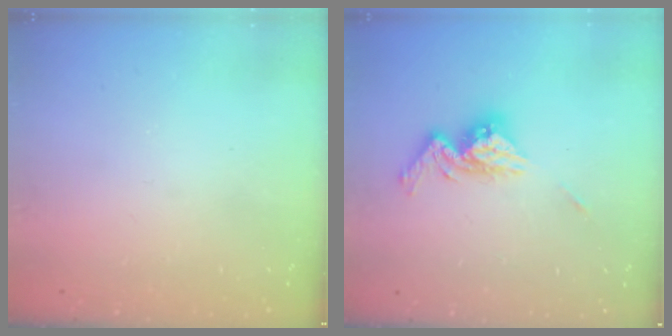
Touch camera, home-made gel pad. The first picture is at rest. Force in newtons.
{"total": 11.2, "press": 11.1, "slide": 0.9}